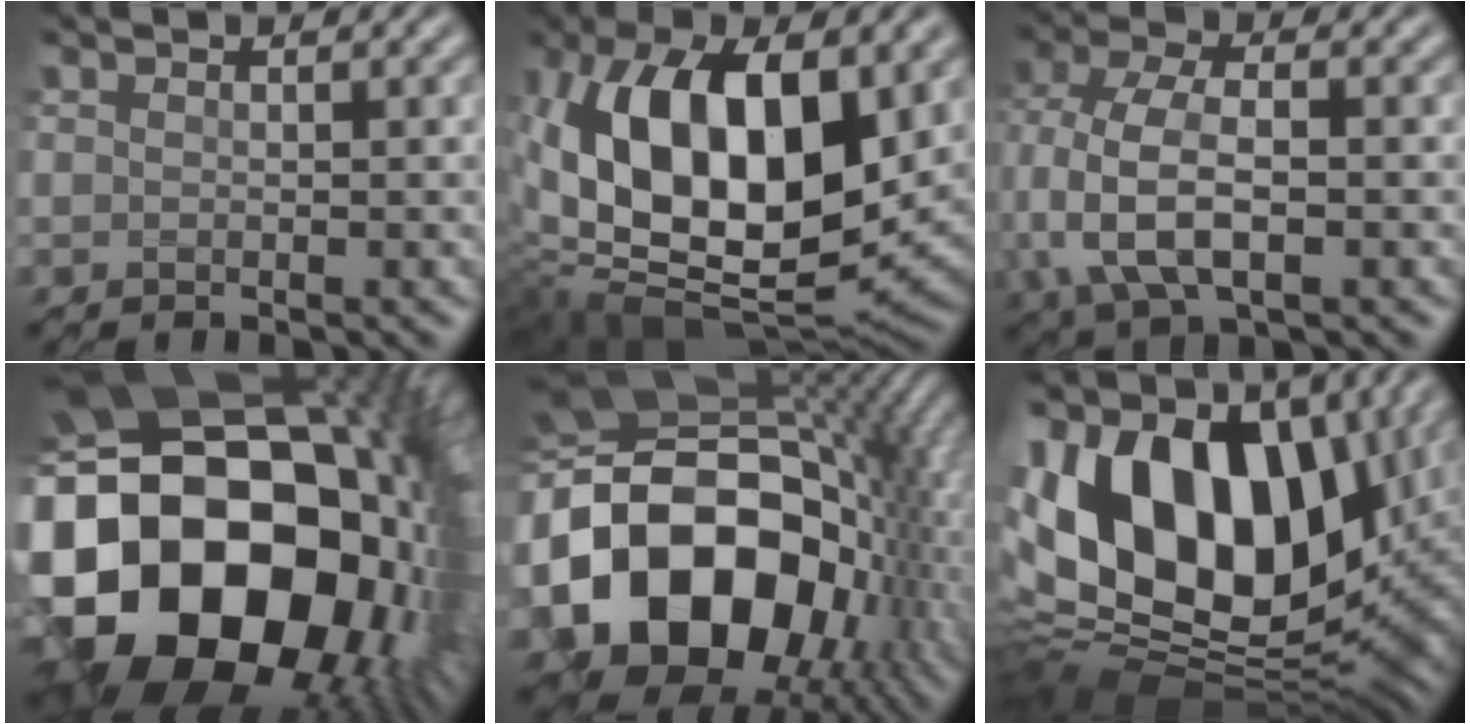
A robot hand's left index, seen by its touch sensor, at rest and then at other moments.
{"total": 14.5, "force": [2.7, 7.6, 12.1], "torque": [-0.227, -0.008, 0.050]}
{"total": 7.4, "force": [-0.9, 4.0, 6.2], "torque": [-0.140, 0.006, -0.023]}
{"total": 23.6, "force": [-2.9, 17.5, 15.5], "torque": [-0.317, -0.062, -0.041]}
{"total": 18.7, "force": [-2.2, 13.5, 12.8], "torque": [-0.236, -0.006, -0.036]}
{"total": 15.7, "force": [4.2, 9.7, 11.6], "torque": [-0.212, 0.006, 0.068]}